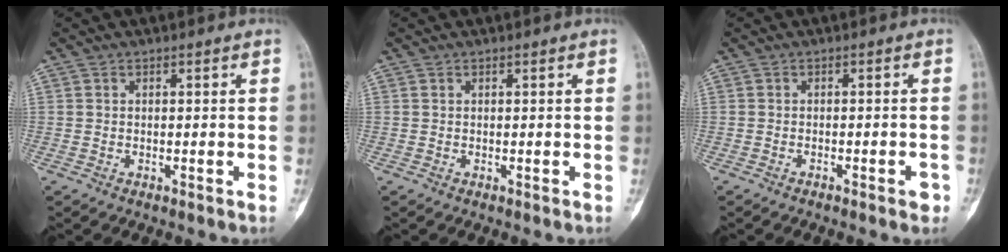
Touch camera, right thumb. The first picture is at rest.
{"total": 0.0}
{"total": 2.1, "force": [-1.2, 0.6, 1.6], "torque": [-0.024, 0.011, -0.017]}